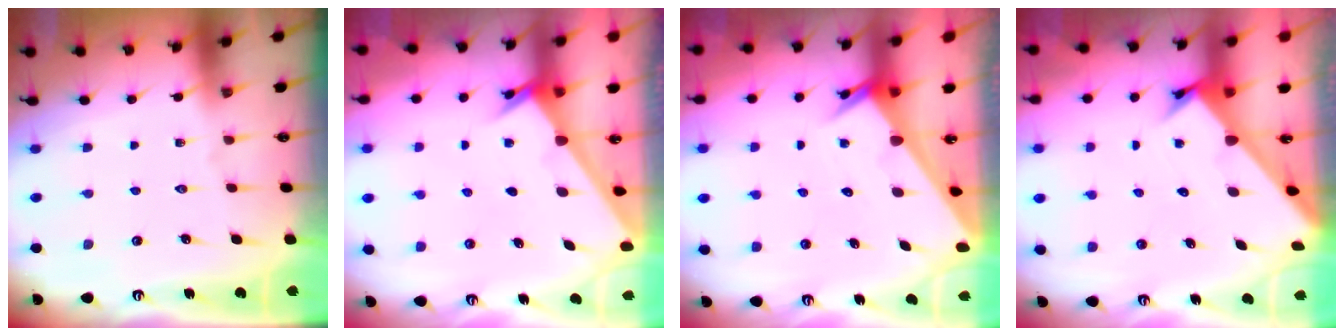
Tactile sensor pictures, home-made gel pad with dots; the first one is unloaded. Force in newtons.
{"total": 2.4, "press": 2.3, "slide": 0.2}
{"total": 2.4, "press": 2.4, "slide": 0.0}
{"total": 2.5, "press": 2.5, "slide": 0.2}